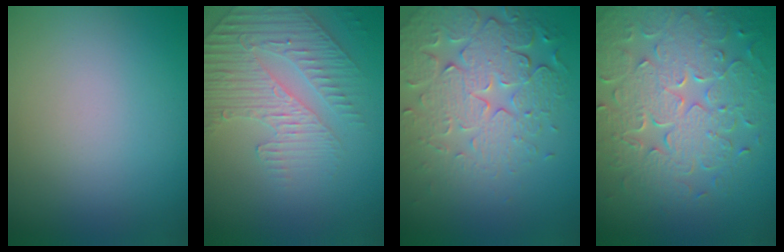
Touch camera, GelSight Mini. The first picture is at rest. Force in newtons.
{"total": 4.5, "press": 3.5, "slide": 2.9}
{"total": 7.4, "press": 5.4, "slide": 5.1}
{"total": 8.1, "press": 5.7, "slide": 5.7}